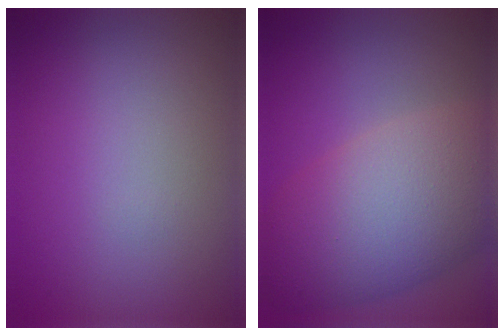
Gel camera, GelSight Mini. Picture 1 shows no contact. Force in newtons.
{"total": 10.1, "press": 10.1, "slide": 0.7}